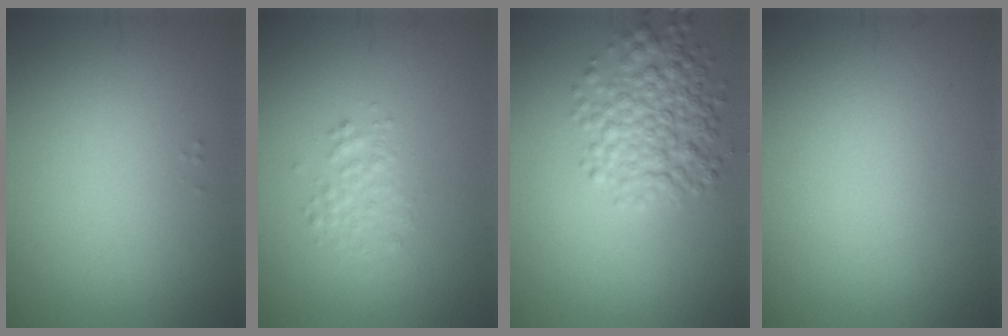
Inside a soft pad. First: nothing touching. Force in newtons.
{"total": 1.7, "press": 1.7, "slide": 0.1}
{"total": 5.0, "press": 5.0, "slide": 0.1}
{"total": 0.0}